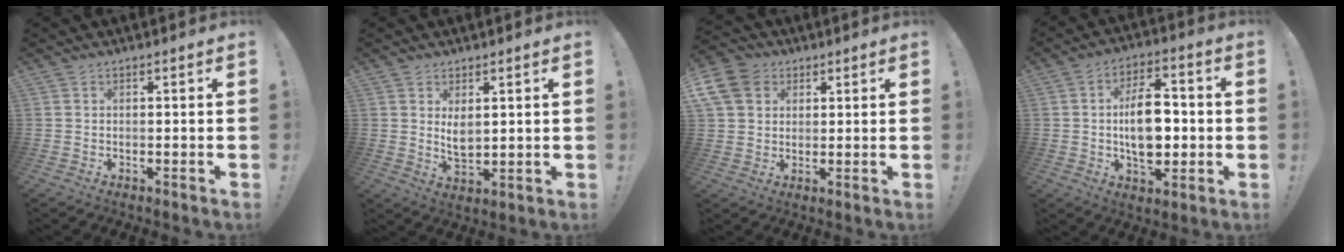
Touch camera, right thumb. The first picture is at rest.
{"total": 4.7, "force": [2.2, 2.3, 3.4], "torque": [-0.041, -0.021, 0.038]}
{"total": 10.2, "force": [4.0, 8.2, 4.5], "torque": [-0.091, -0.016, 0.082]}
{"total": 14.5, "force": [-0.5, 8.8, 11.5], "torque": [-0.193, 0.003, -0.011]}